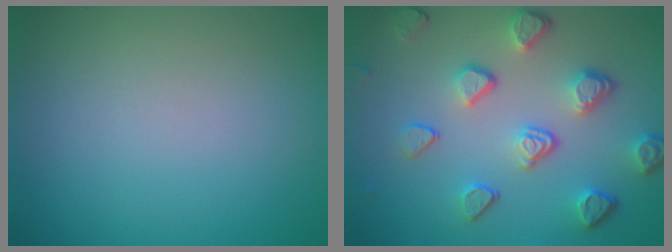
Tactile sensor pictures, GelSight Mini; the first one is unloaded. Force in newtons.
{"total": 5.1, "press": 3.8, "slide": 3.3}